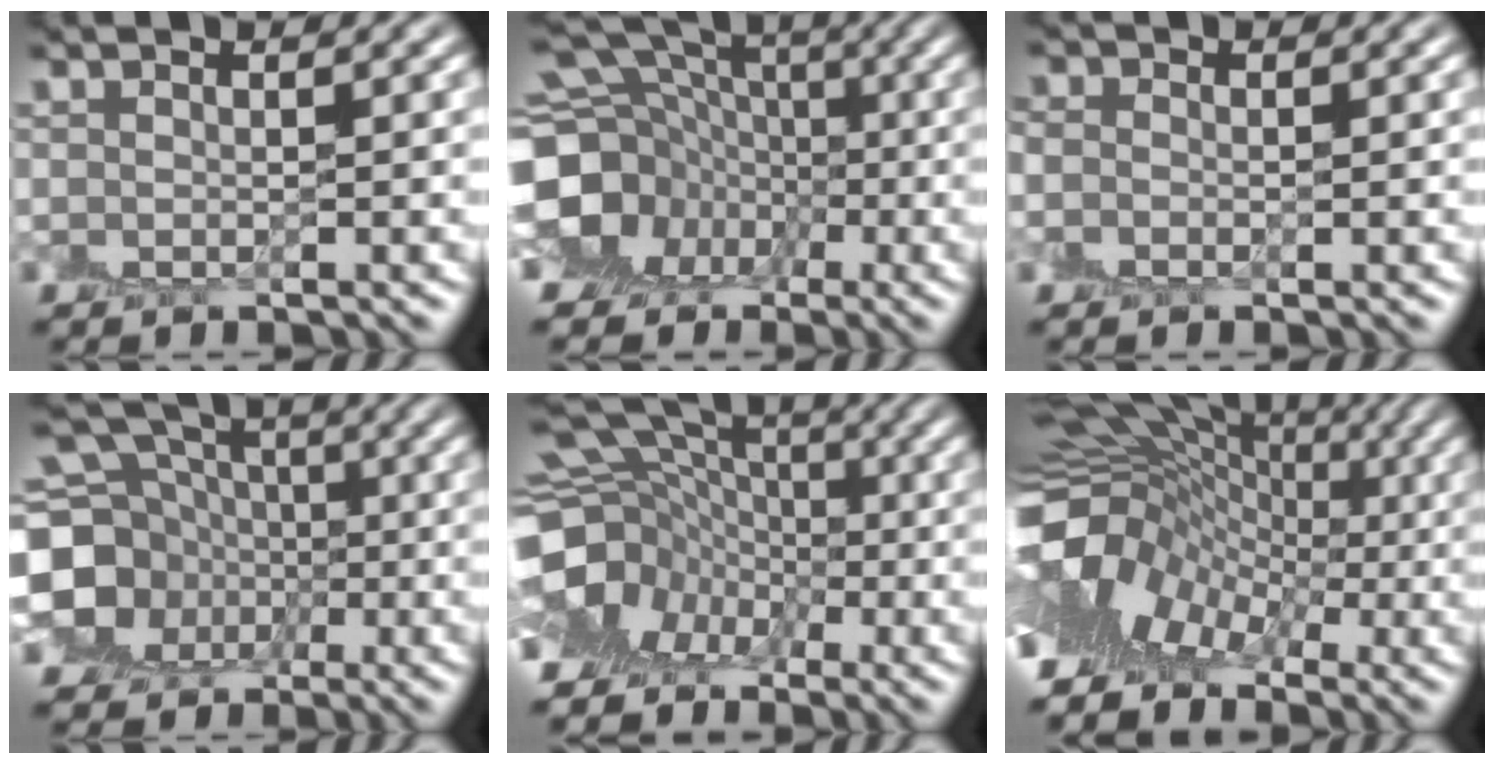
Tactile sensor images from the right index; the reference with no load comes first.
{"total": 13.1, "force": [-1.7, 12.1, 4.6], "torque": [-0.125, 0.012, -0.064]}
{"total": 1.5, "force": [-0.1, 1.3, 0.7], "torque": [-0.016, 0.005, -0.014]}
{"total": 11.4, "force": [-0.3, 10.2, 5.2], "torque": [-0.137, -0.006, -0.030]}
{"total": 11.8, "force": [-2.3, 10.0, 5.9], "torque": [-0.110, -0.002, -0.067]}
{"total": 11.3, "force": [-2.7, 8.4, 7.1], "torque": [-0.129, 0.016, -0.062]}